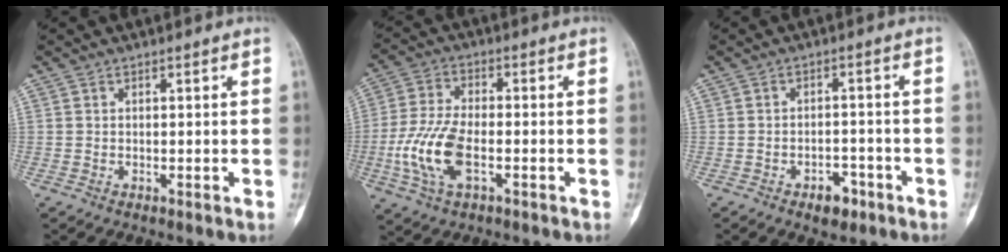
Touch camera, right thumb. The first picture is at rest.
{"total": 11.1, "force": [-2.9, 5.3, 9.3], "torque": [-0.208, 0.010, -0.057]}
{"total": 4.5, "force": [-2.7, 2.6, 2.6], "torque": [-0.023, 0.020, -0.036]}